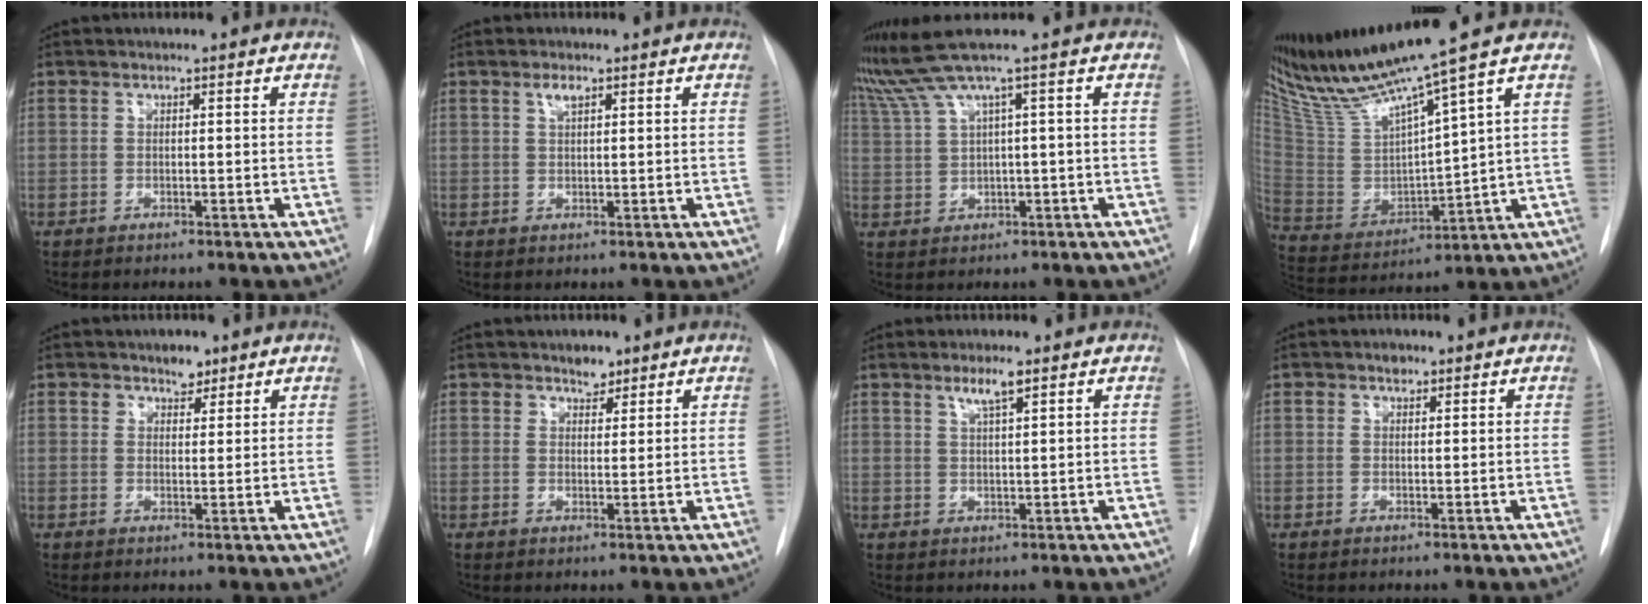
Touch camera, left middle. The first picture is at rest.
{"total": 1.7, "force": [1.0, 0.5, 1.3], "torque": [-0.026, 0.002, 0.018]}
{"total": 5.7, "force": [3.7, -1.8, 3.9], "torque": [-0.092, 0.023, 0.085]}
{"total": 15.6, "force": [12.4, -1.5, 9.3], "torque": [-0.177, -0.012, 0.243]}
{"total": 2.6, "force": [1.9, 1.6, 0.8], "torque": [-0.007, -0.002, 0.027]}
{"total": 2.4, "force": [1.9, 1.3, 0.7], "torque": [-0.008, -0.002, 0.027]}
{"total": 3.2, "force": [2.1, 0.1, 2.4], "torque": [-0.049, 0.000, 0.037]}
{"total": 1.4, "force": [0.9, 0.9, 0.5], "torque": [-0.009, 0.001, 0.012]}